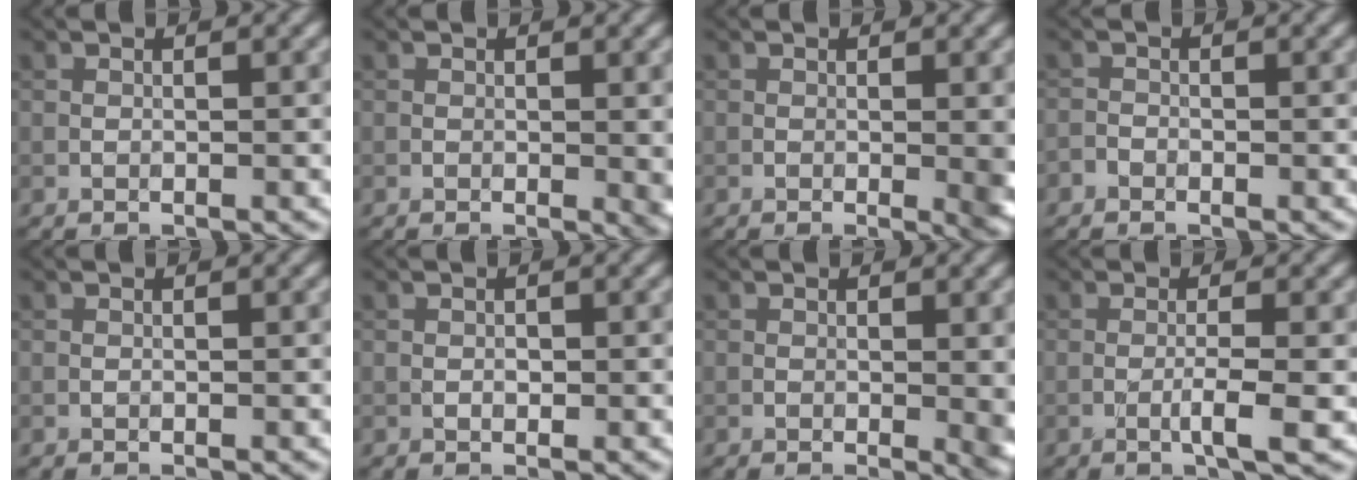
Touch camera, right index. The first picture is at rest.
{"total": 1.4, "force": [0.3, 0.6, 1.3], "torque": [-0.013, -0.003, 0.007]}
{"total": 2.0, "force": [0.1, 0.4, 2.0], "torque": [-0.025, -0.006, 0.006]}
{"total": 0.8, "force": [-0.7, 0.4, -0.2], "torque": [0.004, 0.002, -0.014]}
{"total": 0.0}
{"total": 0.7, "force": [0.1, 0.6, 0.3], "torque": [-0.006, -0.001, 0.003]}
{"total": 2.1, "force": [0.3, 0.8, 1.9], "torque": [-0.021, -0.004, 0.008]}
{"total": 2.3, "force": [-0.6, 0.2, 2.2], "torque": [-0.039, 0.000, -0.015]}